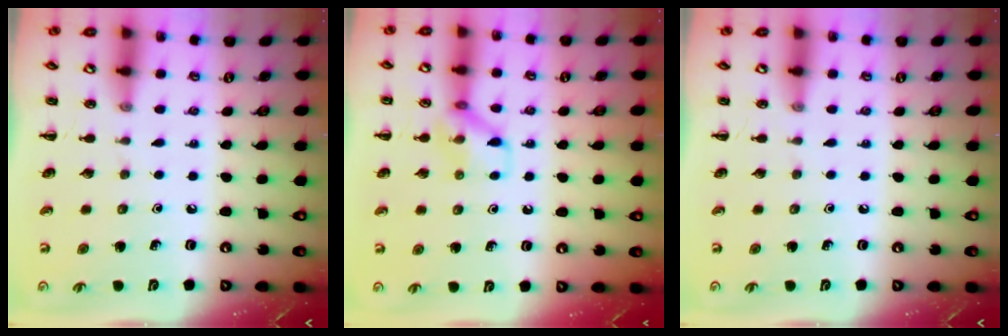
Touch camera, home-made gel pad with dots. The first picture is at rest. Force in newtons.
{"total": 8.2, "press": 8.2, "slide": 0.4}
{"total": 0.0}